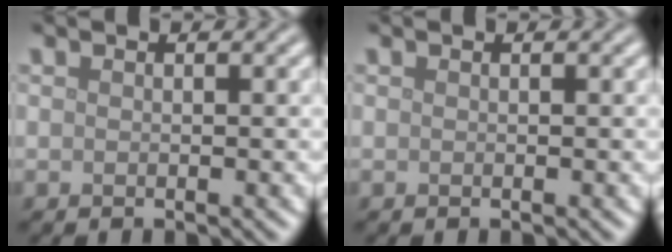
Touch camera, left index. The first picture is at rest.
{"total": 0.0}